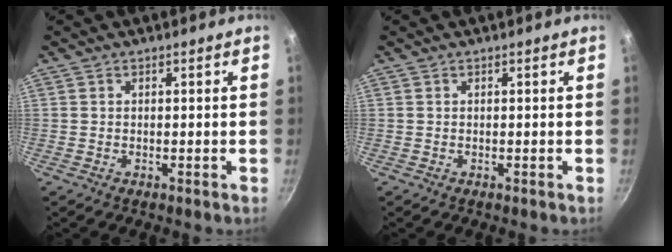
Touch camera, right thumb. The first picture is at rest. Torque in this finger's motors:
{"motor_torque": [0.12, -0.01, -0.11, 0.05, 0.01]}